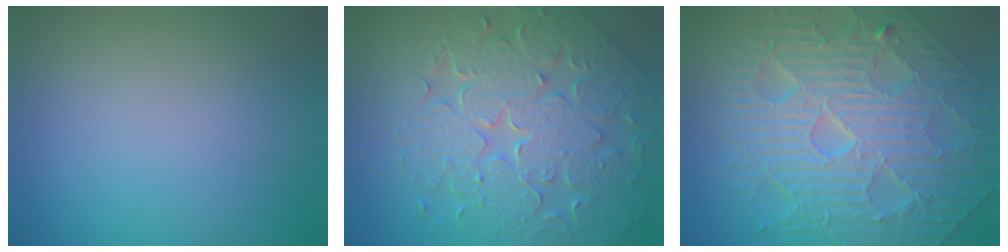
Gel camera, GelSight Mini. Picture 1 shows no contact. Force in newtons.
{"total": 9.8, "press": 7.0, "slide": 6.8}
{"total": 11.7, "press": 7.6, "slide": 8.8}